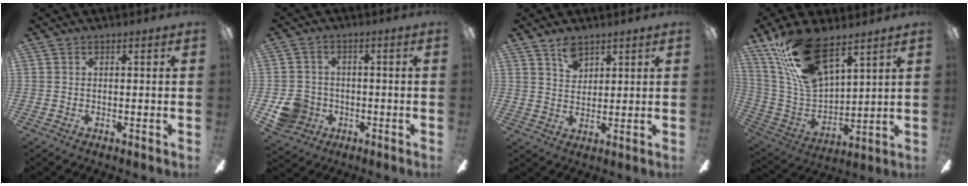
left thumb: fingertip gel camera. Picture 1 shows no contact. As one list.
[{"total": 7.0, "force": [-2.2, 6.3, 2.1], "torque": [-0.051, 0.019, -0.038]}, {"total": 5.4, "force": [4.0, 3.0, 2.1], "torque": [-0.027, -0.016, 0.072]}, {"total": 18.6, "force": [13.1, 7.2, 11.2], "torque": [-0.232, -0.067, 0.236]}]